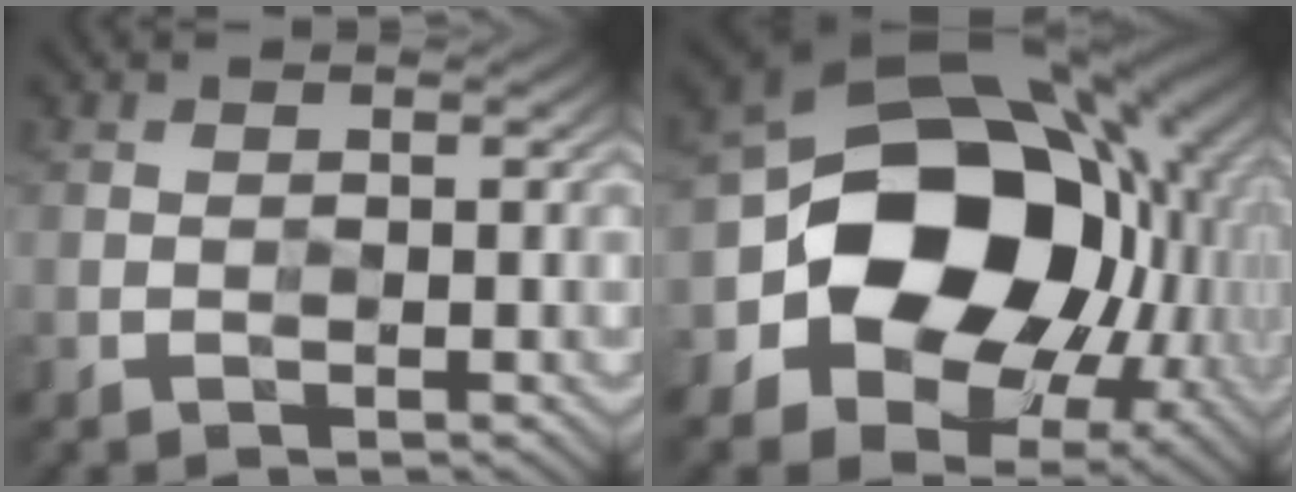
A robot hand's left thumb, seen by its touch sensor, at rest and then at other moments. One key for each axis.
{"total": 18.9, "fx": -1.4, "fy": 14.9, "fz": 11.6, "tx": -0.205, "ty": -0.037, "tz": -0.010}